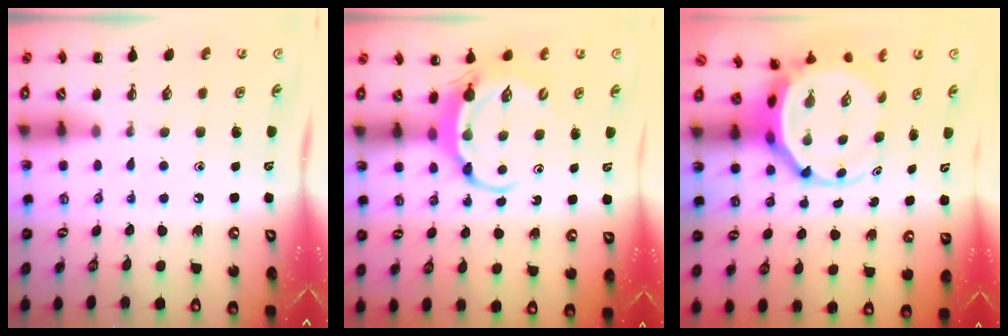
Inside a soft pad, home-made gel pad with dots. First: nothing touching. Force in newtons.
{"total": 5.9, "press": 5.8, "slide": 0.7}
{"total": 5.3, "press": 5.1, "slide": 1.5}